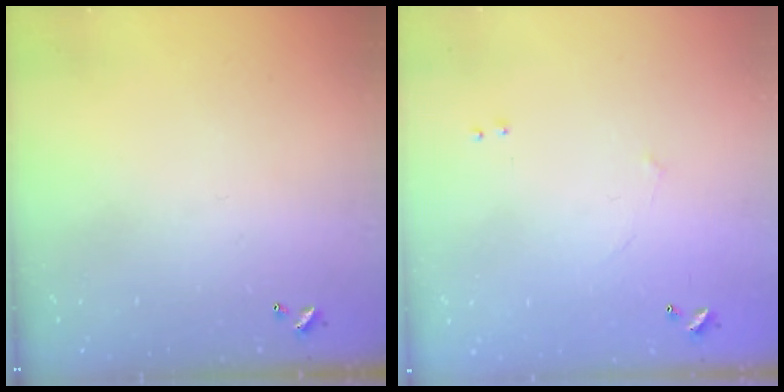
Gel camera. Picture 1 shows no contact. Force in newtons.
{"total": 6.3, "press": 6.3, "slide": 0.7}